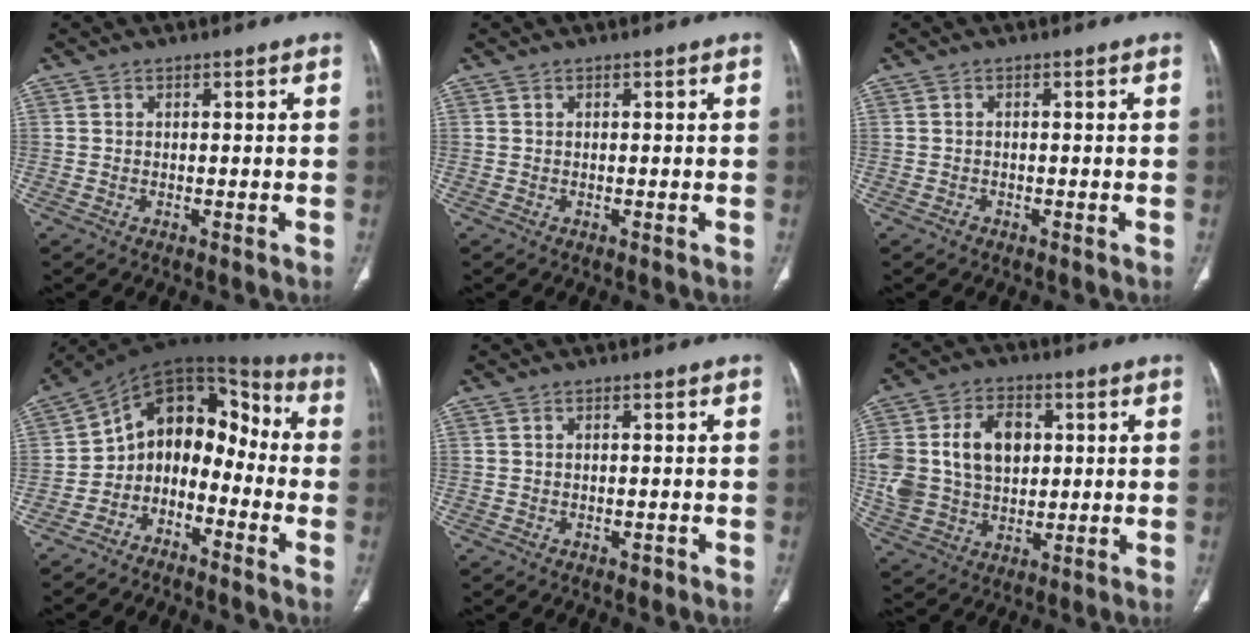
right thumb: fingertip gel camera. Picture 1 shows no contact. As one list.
[{"total": 0.0}, {"total": 0.6, "force": [-0.4, 0.4, 0.1], "torque": [-0.003, 0.001, -0.009]}, {"total": 13.3, "force": [-4.5, 9.5, 8.1], "torque": [-0.077, 0.109, -0.089]}, {"total": 0.7, "force": [-0.5, 0.4, 0.4], "torque": [-0.008, 0.001, -0.004]}, {"total": 17.8, "force": [2.7, 13.0, 11.8], "torque": [-0.227, 0.010, 0.062]}]